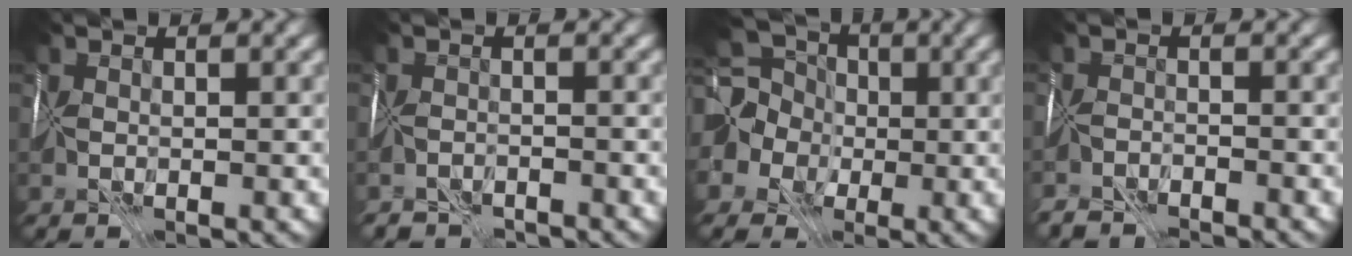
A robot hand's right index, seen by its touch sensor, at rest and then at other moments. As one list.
[{"total": 2.6, "force": [-2.6, 0.3, -0.1], "torque": [0.007, -0.005, -0.043]}, {"total": 9.0, "force": [0.4, 7.9, 4.3], "torque": [-0.079, 0.011, -0.027]}, {"total": 4.8, "force": [-4.8, 0.6, 0.2], "torque": [0.003, -0.008, -0.073]}]